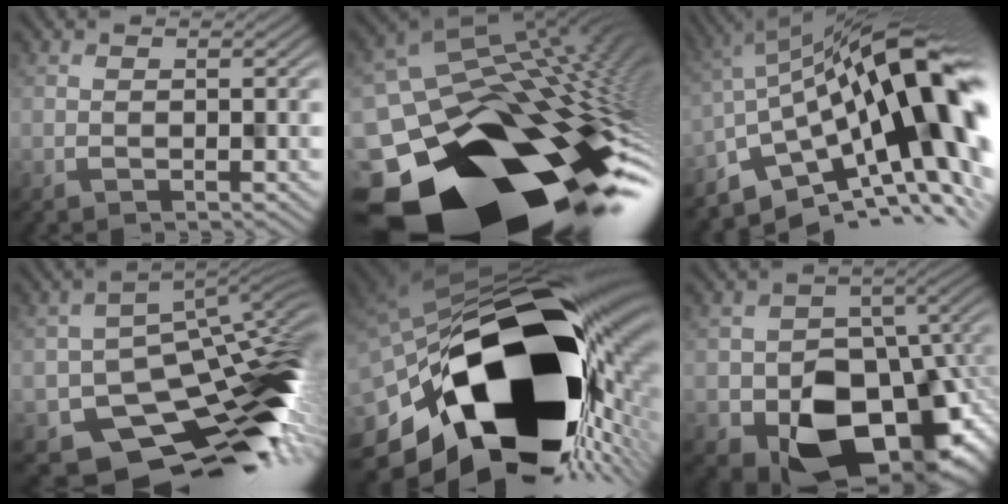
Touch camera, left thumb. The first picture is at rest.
{"total": 19.5, "force": [-8.6, 13.0, 11.8], "torque": [-0.208, -0.059, -0.100]}
{"total": 16.8, "force": [-2.8, 6.8, 15.1], "torque": [-0.231, -0.004, -0.055]}
{"total": 12.3, "force": [-6.2, 7.9, 7.1], "torque": [-0.110, -0.050, -0.077]}
{"total": 21.5, "force": [-4.0, 14.5, 15.3], "torque": [-0.331, -0.086, -0.034]}
{"total": 15.1, "force": [-6.1, 10.9, 8.5], "torque": [-0.114, -0.058, -0.070]}